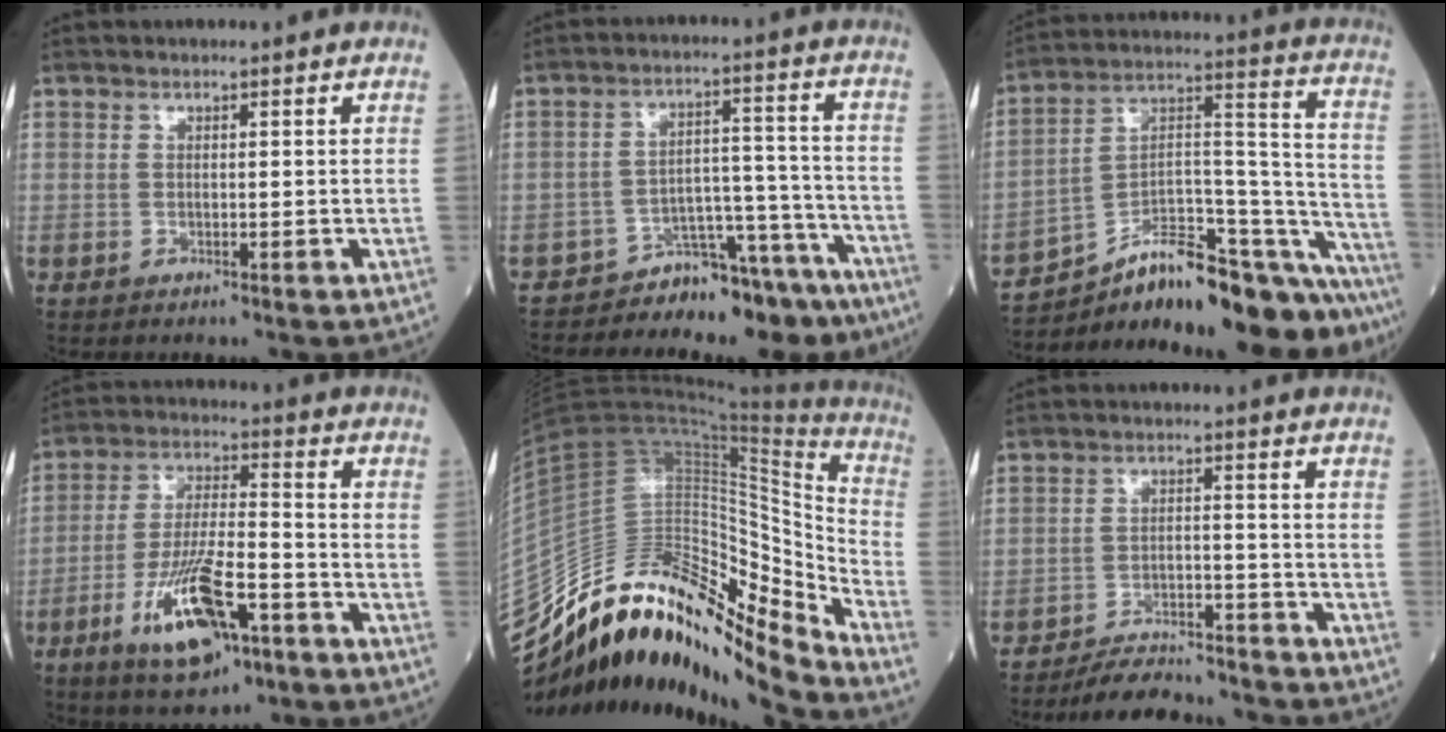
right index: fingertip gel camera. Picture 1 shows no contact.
{"total": 11.0, "force": [-10.5, 2.9, 1.3], "torque": [0.012, 0.078, -0.152]}
{"total": 23.0, "force": [-19.9, 3.3, 11.0], "torque": [-0.120, 0.051, -0.297]}
{"total": 13.6, "force": [-6.5, 3.9, 11.3], "torque": [-0.221, -0.010, -0.111]}
{"total": 24.7, "force": [-21.1, 3.7, 12.2], "torque": [-0.211, 0.057, -0.351]}
{"total": 10.6, "force": [-10.1, 1.8, 2.6], "torque": [-0.033, 0.004, -0.155]}